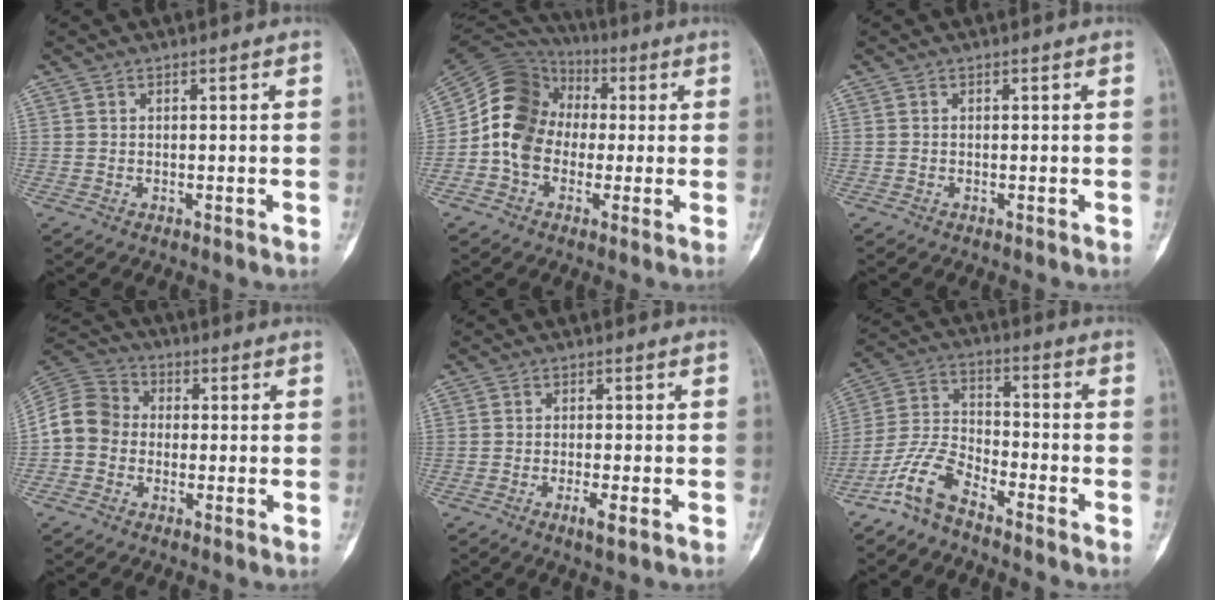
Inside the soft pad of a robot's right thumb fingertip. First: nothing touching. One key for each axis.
{"total": 13.5, "fx": -0.4, "fy": 11.1, "fz": 7.6, "tx": -0.120, "ty": 0.035, "tz": -0.020}
{"total": 0.0}
{"total": 9.1, "fx": -1.2, "fy": 8.0, "fz": 4.2, "tx": -0.066, "ty": 0.032, "tz": -0.037}
{"total": 2.7, "fx": -1.3, "fy": 0.3, "fz": 2.4, "tx": -0.048, "ty": -0.005, "tz": -0.025}
{"total": 8.8, "fx": -6.6, "fy": 3.1, "fz": 4.9, "tx": -0.113, "ty": 0.050, "tz": -0.143}